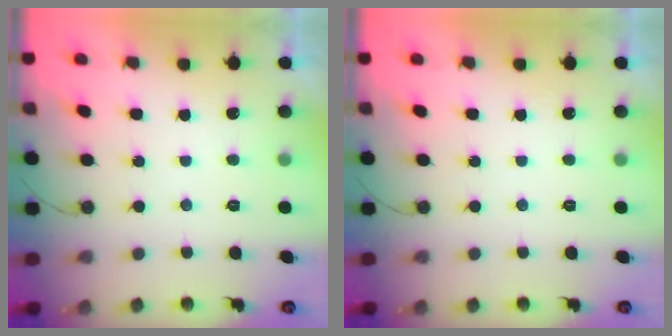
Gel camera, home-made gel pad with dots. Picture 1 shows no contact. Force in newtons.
{"total": 0.0}